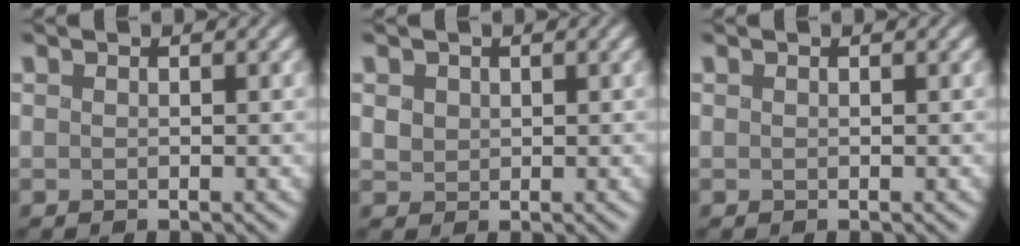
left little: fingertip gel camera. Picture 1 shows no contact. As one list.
[{"total": 1.2, "force": [0.2, 1.1, 0.5], "torque": [-0.011, -0.002, 0.004]}, {"total": 0.0}]